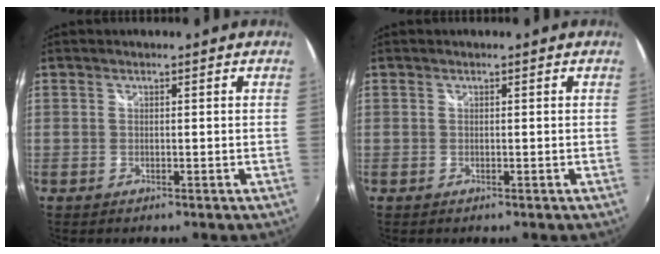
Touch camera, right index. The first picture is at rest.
{"total": 0.0}